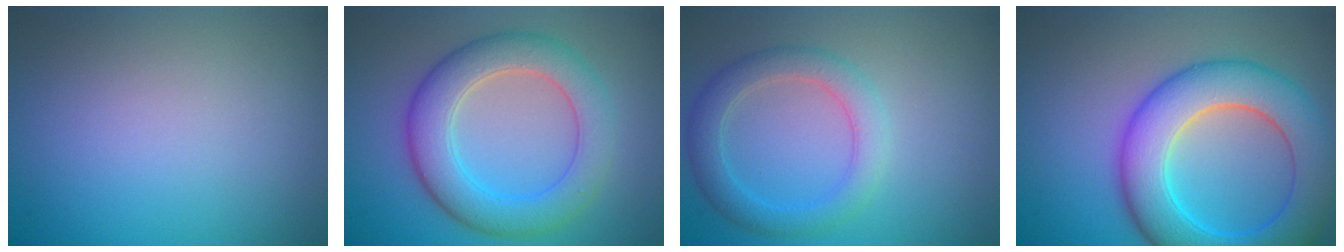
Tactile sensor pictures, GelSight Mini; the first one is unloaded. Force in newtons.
{"total": 6.4, "press": 6.4, "slide": 0.2}
{"total": 3.5, "press": 3.5, "slide": 0.1}
{"total": 9.4, "press": 9.4, "slide": 0.5}